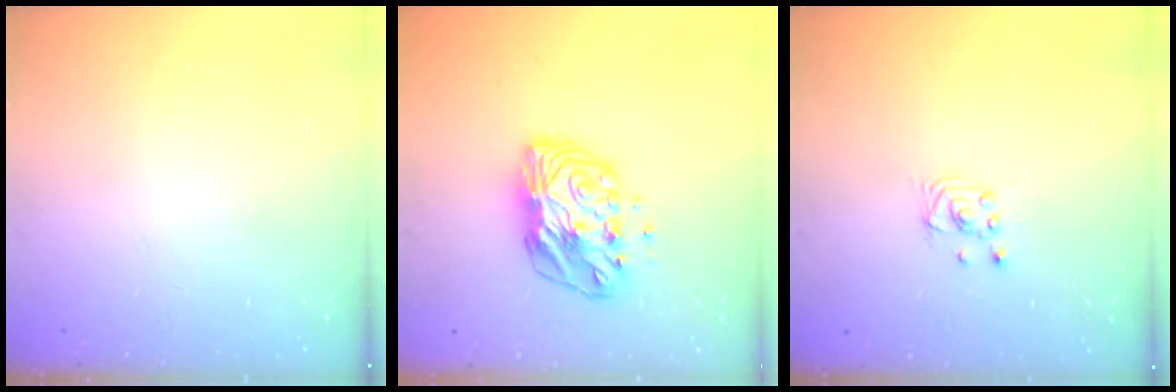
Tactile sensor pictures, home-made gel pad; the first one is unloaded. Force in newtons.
{"total": 12.7, "press": 12.7, "slide": 1.0}
{"total": 1.6, "press": 1.6, "slide": 0.0}